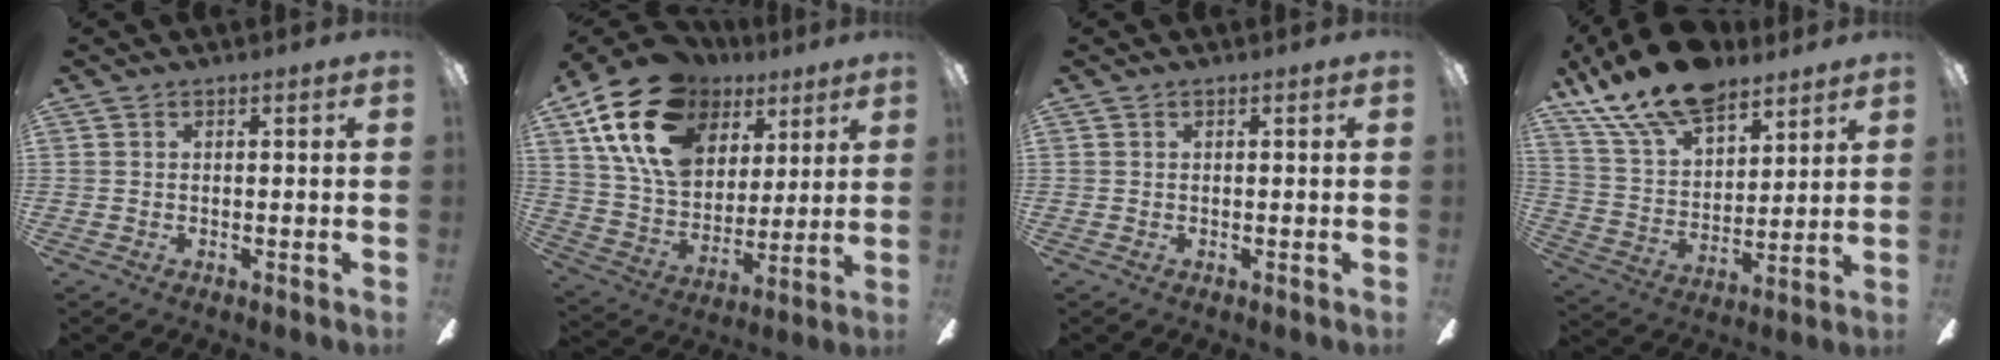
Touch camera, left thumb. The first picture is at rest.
{"total": 21.6, "force": [10.7, 14.3, 12.0], "torque": [-0.228, -0.032, 0.197]}
{"total": 0.0}
{"total": 17.8, "force": [13.2, 8.2, 8.7], "torque": [-0.176, -0.075, 0.237]}